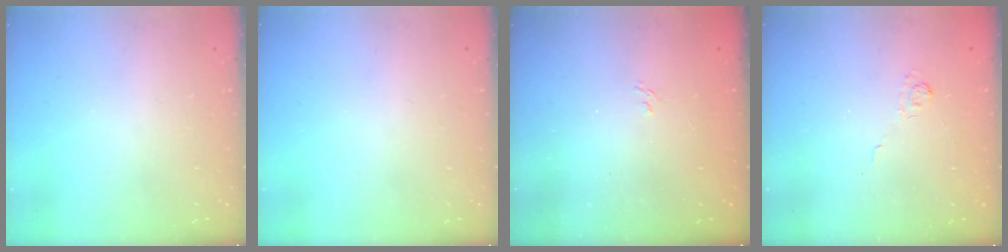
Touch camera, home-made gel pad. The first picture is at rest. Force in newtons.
{"total": 0.0}
{"total": 1.3, "press": 0.7, "slide": 1.2}
{"total": 2.5, "press": 2.1, "slide": 1.4}